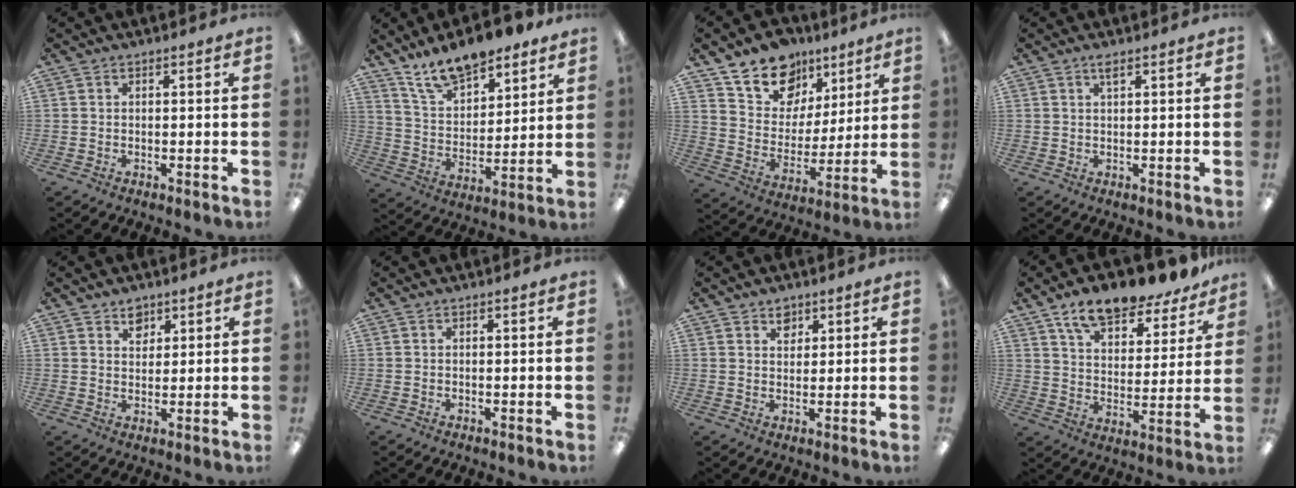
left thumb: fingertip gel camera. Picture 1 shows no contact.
{"total": 13.7, "force": [11.1, 5.5, 5.7], "torque": [-0.098, -0.062, 0.202]}
{"total": 15.5, "force": [10.6, 10.3, 4.7], "torque": [-0.087, -0.060, 0.201]}
{"total": 1.6, "force": [1.1, 0.3, 1.1], "torque": [-0.027, 0.002, 0.020]}
{"total": 4.1, "force": [3.0, 2.6, 0.7], "torque": [0.000, -0.014, 0.052]}
{"total": 0.0}
{"total": 3.3, "force": [2.4, 2.2, 0.7], "torque": [0.006, -0.011, 0.041]}
{"total": 13.7, "force": [11.6, 4.3, 5.8], "torque": [-0.099, -0.081, 0.200]}